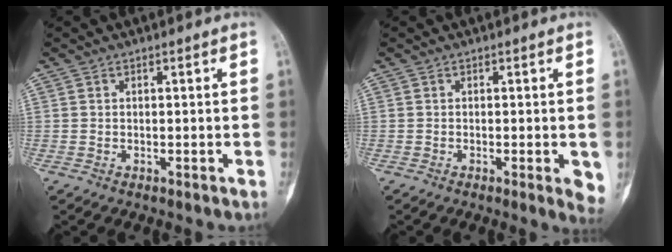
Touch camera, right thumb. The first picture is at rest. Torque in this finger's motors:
{"motor_torque": [-0.43, 0.22, -0.05, -0.01, 0.04]}